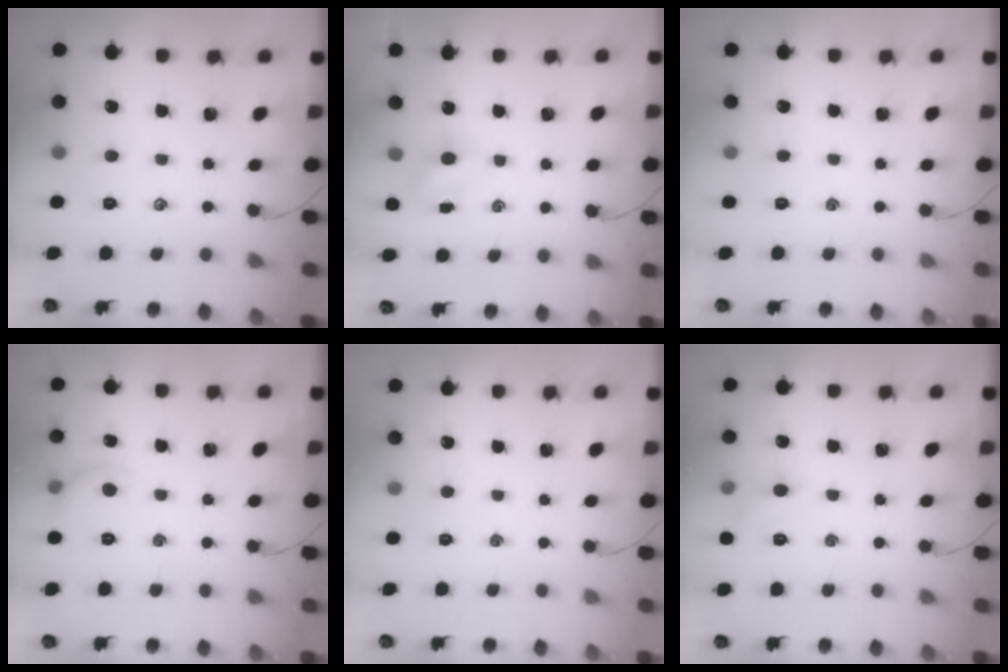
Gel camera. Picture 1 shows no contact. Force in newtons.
{"total": 4.0, "press": 3.9, "slide": 1.0}
{"total": 0.0}
{"total": 5.6, "press": 5.5, "slide": 1.0}
{"total": 0.0}
{"total": 4.5, "press": 4.2, "slide": 1.6}